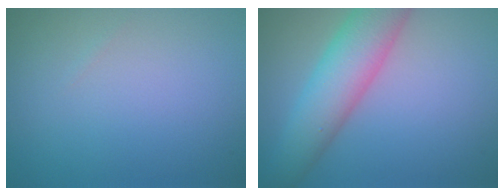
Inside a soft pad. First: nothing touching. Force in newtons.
{"total": 6.6, "press": 6.6, "slide": 0.2}